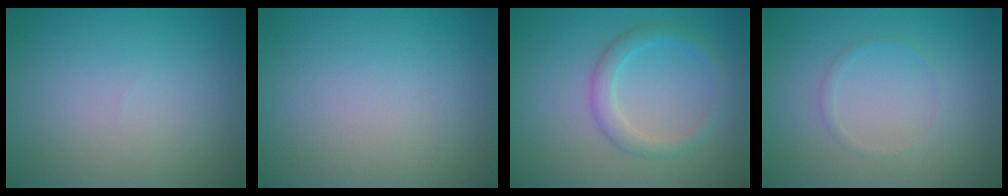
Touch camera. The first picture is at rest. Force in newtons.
{"total": 0.0}
{"total": 2.4, "press": 2.4, "slide": 0.1}
{"total": 0.7, "press": 0.7, "slide": 0.0}